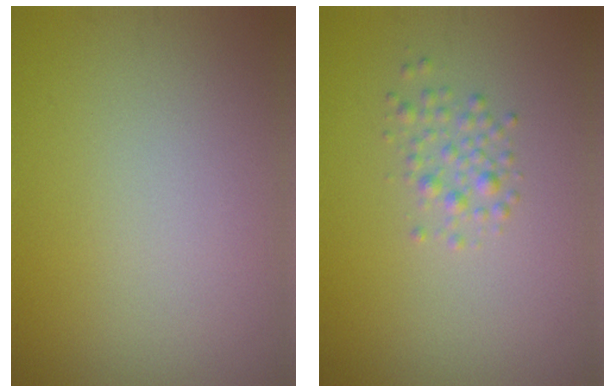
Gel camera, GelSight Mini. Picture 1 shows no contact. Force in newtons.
{"total": 1.6, "press": 1.6, "slide": 0.1}